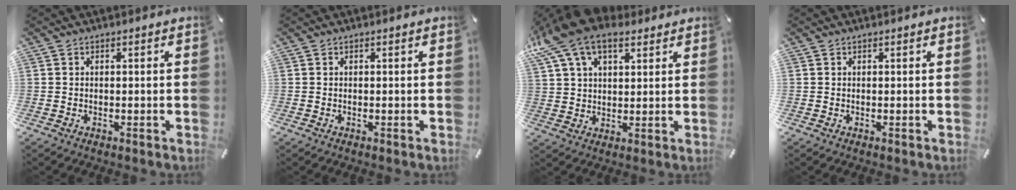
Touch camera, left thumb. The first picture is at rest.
{"total": 0.0}
{"total": 13.2, "force": [7.6, 7.9, 7.4], "torque": [-0.184, -0.018, 0.143]}
{"total": 0.6, "force": [0.1, 0.6, -0.2], "torque": [0.006, 0.007, 0.000]}